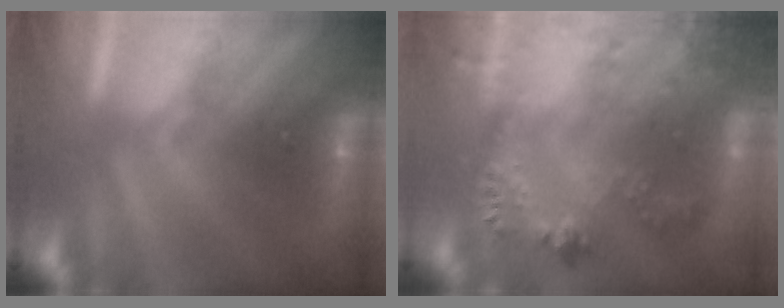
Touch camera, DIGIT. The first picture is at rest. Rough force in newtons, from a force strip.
{"total": 6.1}